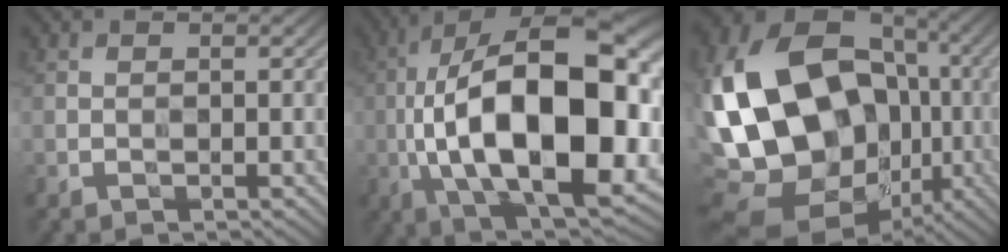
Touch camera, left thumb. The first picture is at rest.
{"total": 21.6, "force": [-1.9, 9.4, 19.3], "torque": [-0.350, 0.007, -0.030]}
{"total": 22.0, "force": [-0.9, 16.3, 14.8], "torque": [-0.355, -0.002, 0.000]}